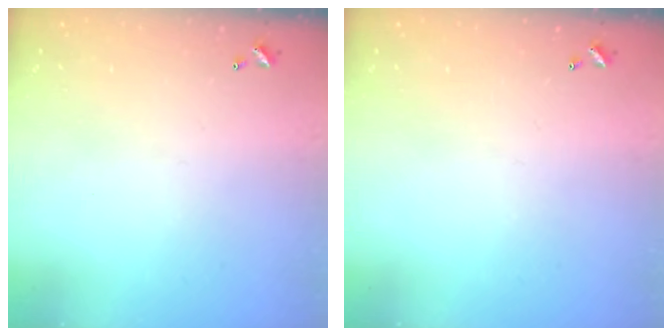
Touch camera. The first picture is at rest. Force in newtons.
{"total": 0.0}